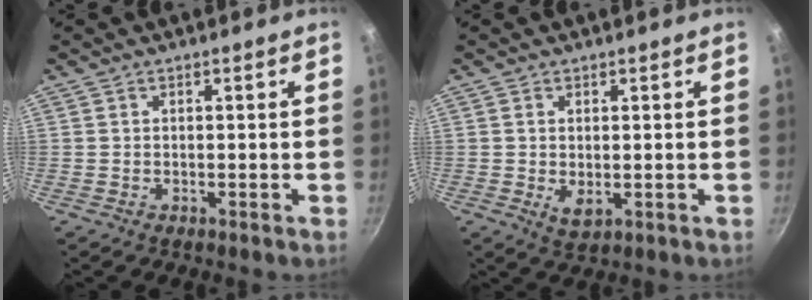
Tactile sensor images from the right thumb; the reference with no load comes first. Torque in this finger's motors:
{"motor_torque": [-0.29, 0.28, -0.16, 0.07, 0.06]}